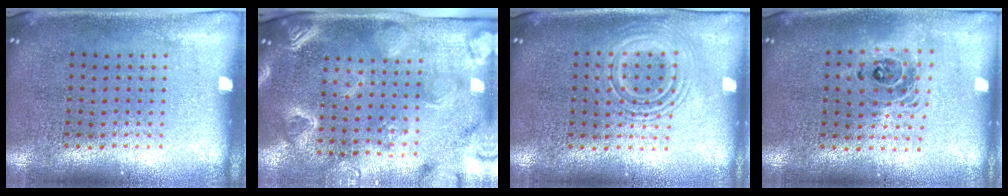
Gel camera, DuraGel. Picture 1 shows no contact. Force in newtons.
{"total": 3.6, "press": 3.1, "slide": 1.8}
{"total": 2.1, "press": 2.1, "slide": 0.3}
{"total": 1.5, "press": 1.3, "slide": 0.9}